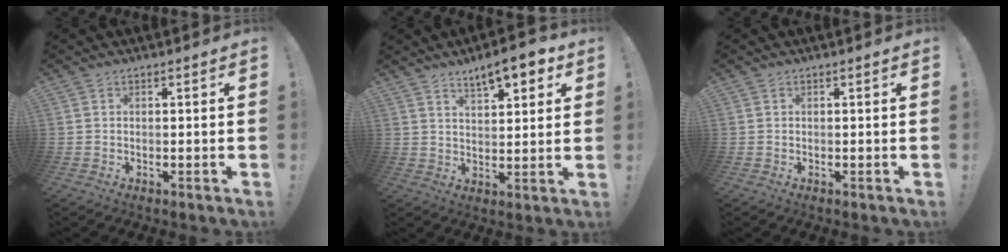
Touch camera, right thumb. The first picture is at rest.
{"total": 8.5, "force": [5.8, 2.8, 5.6], "torque": [-0.075, -0.033, 0.098]}
{"total": 0.0}